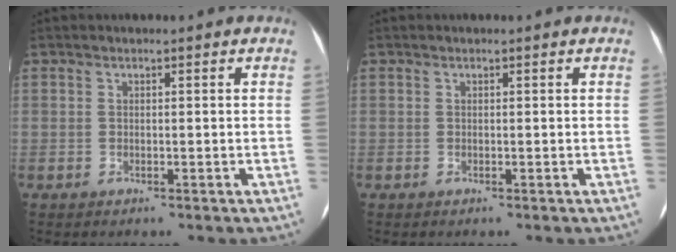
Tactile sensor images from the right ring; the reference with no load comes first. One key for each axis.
{"total": 0.0}